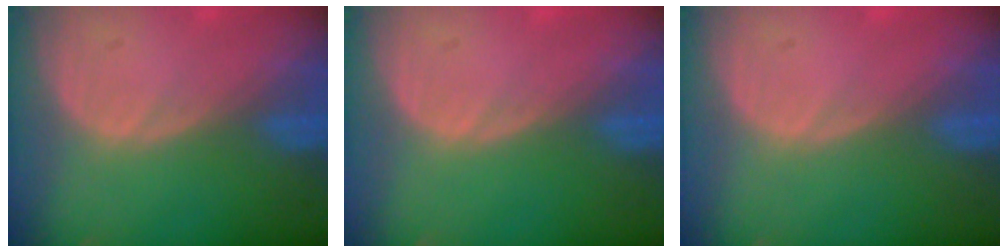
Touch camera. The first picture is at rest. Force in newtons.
{"total": 0.0}
{"total": 0.0}